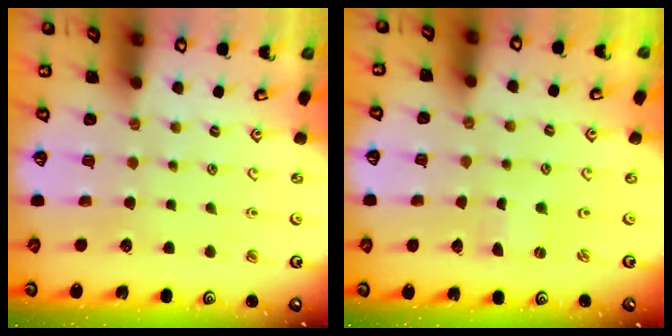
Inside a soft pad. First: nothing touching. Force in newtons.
{"total": 0.0}